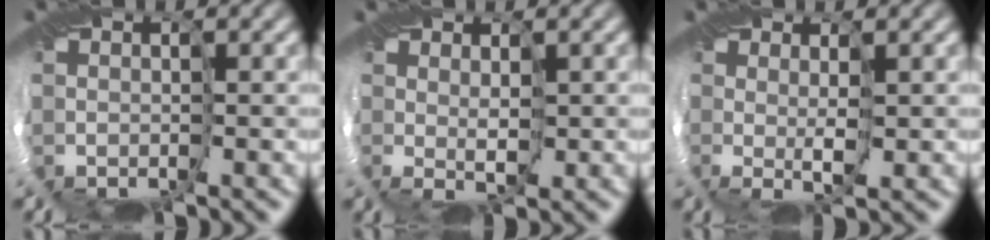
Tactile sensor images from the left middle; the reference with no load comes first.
{"total": 1.1, "force": [1.0, -0.6, -0.1], "torque": [0.000, 0.000, 0.020]}
{"total": 1.6, "force": [0.9, -1.3, -0.2], "torque": [-0.001, -0.004, 0.020]}